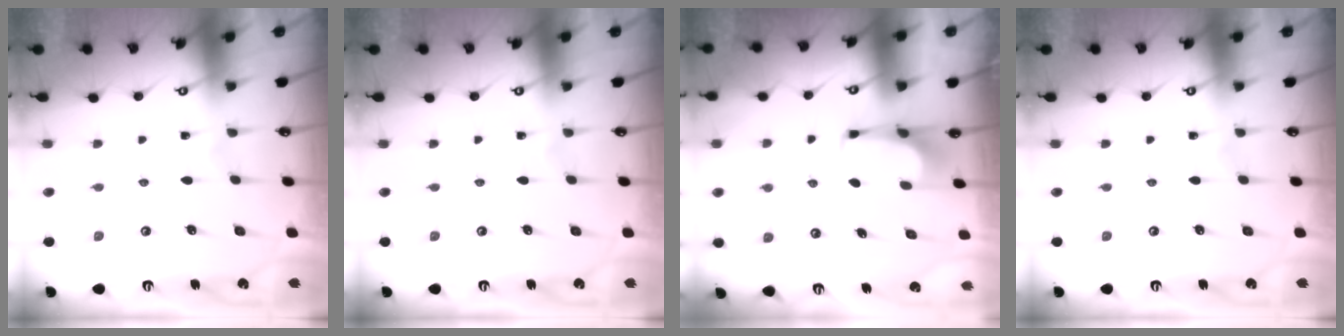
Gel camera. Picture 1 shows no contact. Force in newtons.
{"total": 0.0}
{"total": 1.0, "press": 0.9, "slide": 0.3}
{"total": 0.0}